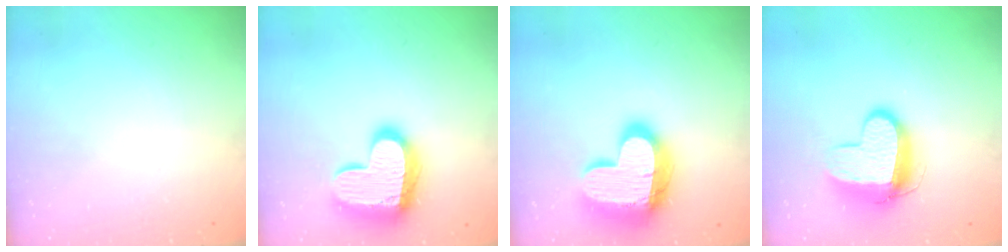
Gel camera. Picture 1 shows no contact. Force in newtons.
{"total": 19.0, "press": 19.0, "slide": 1.5}
{"total": 19.1, "press": 19.0, "slide": 1.5}
{"total": 11.6, "press": 11.5, "slide": 1.3}